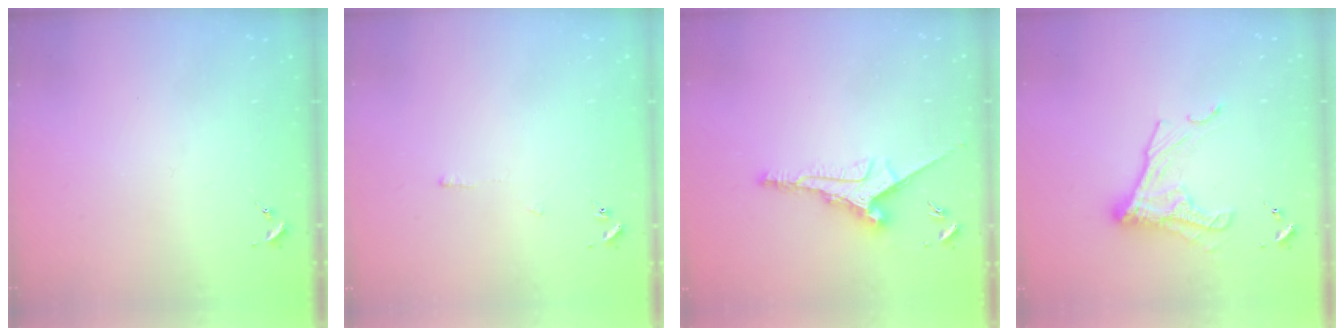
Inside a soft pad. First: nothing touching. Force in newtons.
{"total": 3.3, "press": 3.2, "slide": 0.6}
{"total": 11.3, "press": 11.3, "slide": 0.1}
{"total": 14.7, "press": 14.6, "slide": 1.1}